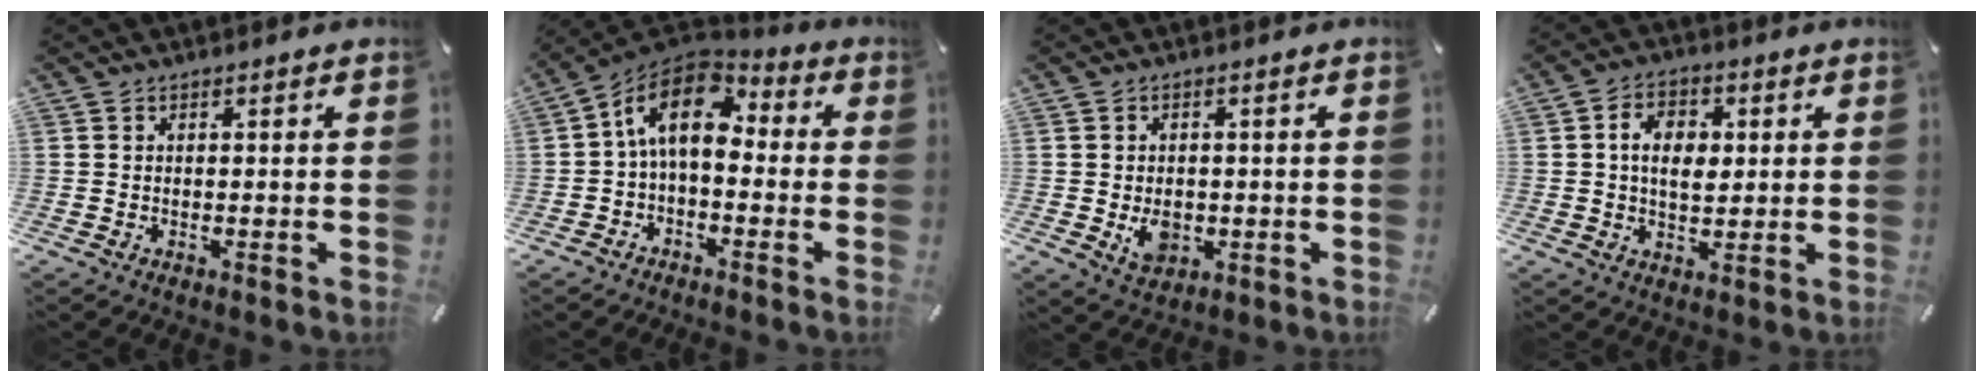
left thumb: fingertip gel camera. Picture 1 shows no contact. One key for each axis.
{"total": 12.3, "fx": 1.3, "fy": 7.7, "fz": 9.5, "tx": -0.183, "ty": 0.002, "tz": 0.018}
{"total": 5.2, "fx": -0.9, "fy": 4.0, "fz": 3.2, "tx": -0.044, "ty": -0.007, "tz": -0.018}
{"total": 7.7, "fx": 1.3, "fy": 5.4, "fz": 5.3, "tx": -0.088, "ty": 0.007, "tz": 0.019}